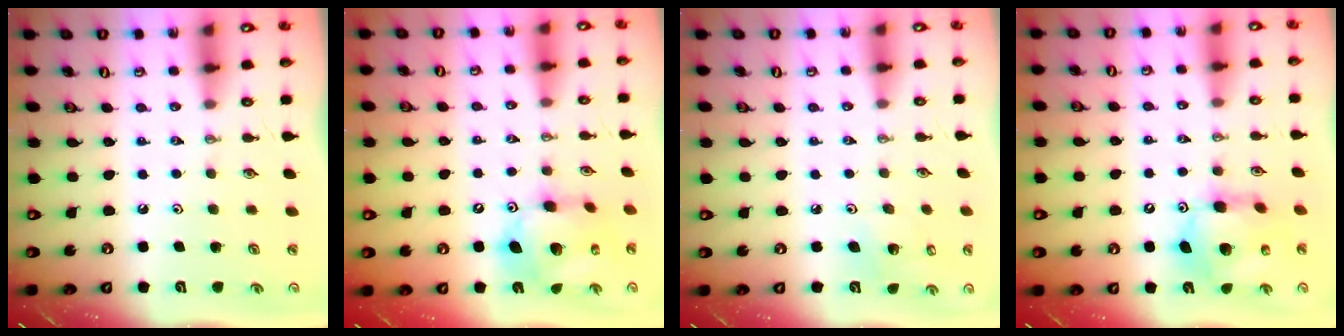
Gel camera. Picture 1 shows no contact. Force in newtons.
{"total": 14.6, "press": 14.5, "slide": 1.4}
{"total": 3.7, "press": 3.5, "slide": 1.4}
{"total": 12.4, "press": 12.3, "slide": 1.2}